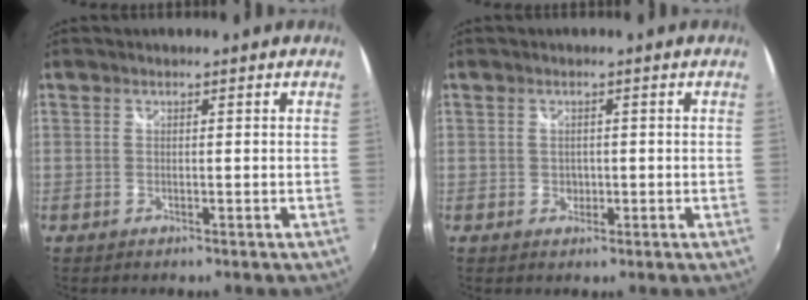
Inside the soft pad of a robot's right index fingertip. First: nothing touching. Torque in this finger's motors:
{"motor_torque": [0.05, 0.17, 0.02, 0.00]}